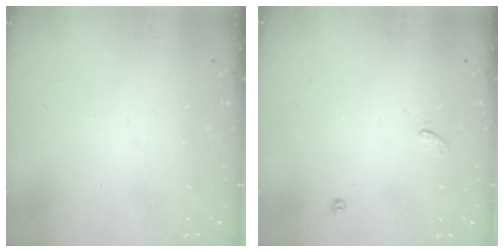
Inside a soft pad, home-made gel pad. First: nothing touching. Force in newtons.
{"total": 1.1, "press": 0.7, "slide": 0.8}